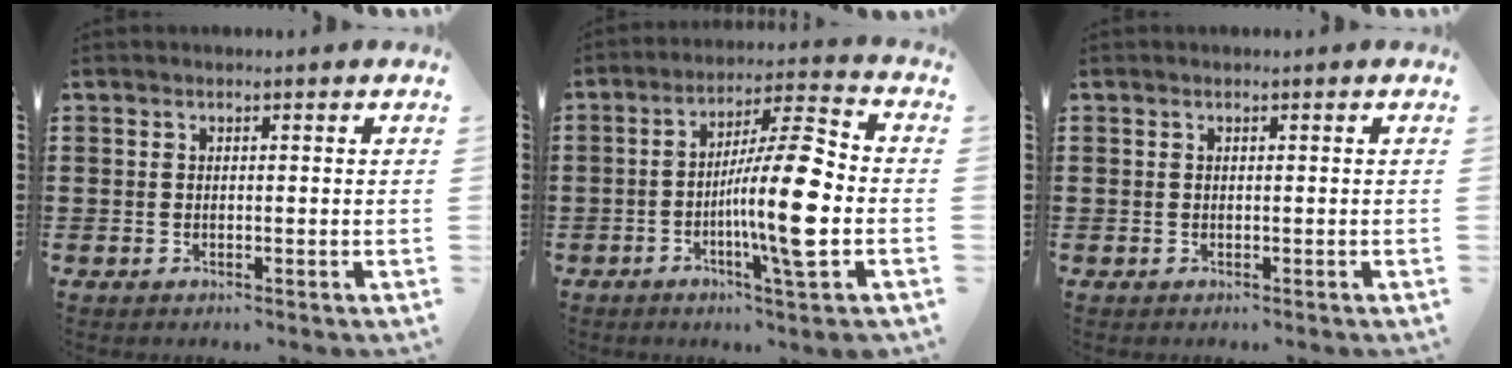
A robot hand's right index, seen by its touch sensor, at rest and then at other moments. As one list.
[{"total": 13.3, "force": [-2.5, 1.2, 13.0], "torque": [-0.217, -0.007, -0.053]}, {"total": 0.0}]